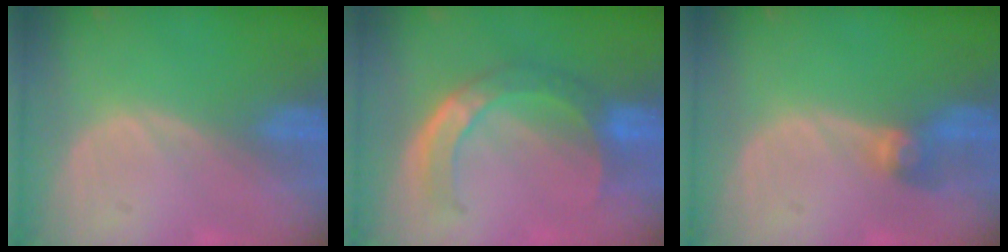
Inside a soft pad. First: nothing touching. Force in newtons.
{"total": 8.0, "press": 6.8, "slide": 4.1}
{"total": 2.7, "press": 2.7, "slide": 0.3}